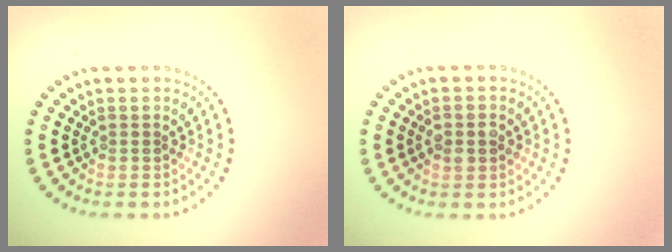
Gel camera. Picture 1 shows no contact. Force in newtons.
{"total": 2.0, "press": 2.0, "slide": 0.1}